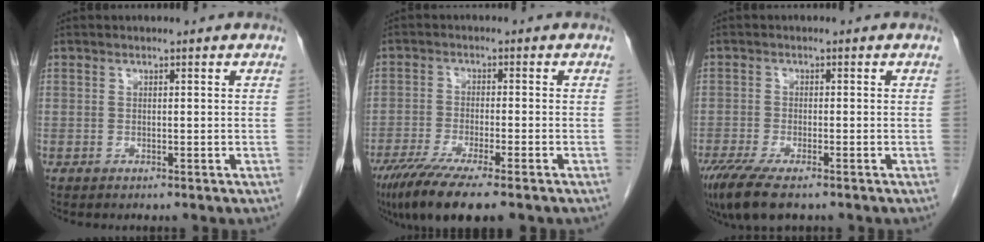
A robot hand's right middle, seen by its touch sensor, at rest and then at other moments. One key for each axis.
{"total": 10.7, "fx": -7.6, "fy": 1.1, "fz": 7.5, "tx": -0.121, "ty": -0.025, "tz": -0.121}
{"total": 8.2, "fx": -5.8, "fy": 1.9, "fz": 5.5, "tx": -0.098, "ty": -0.022, "tz": -0.095}